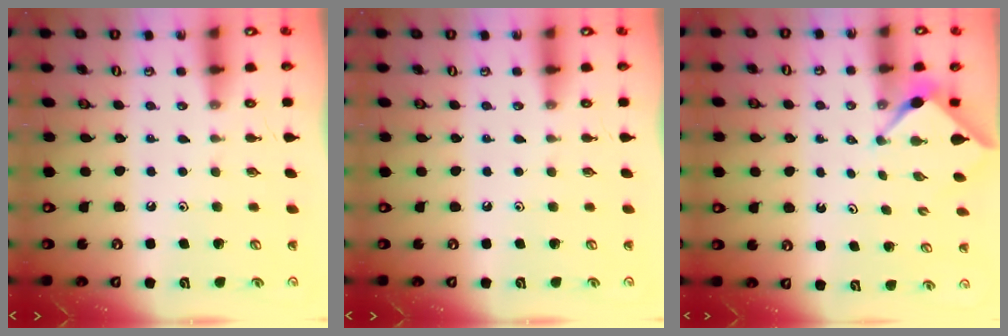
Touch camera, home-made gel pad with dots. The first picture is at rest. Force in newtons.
{"total": 0.0}
{"total": 3.1, "press": 3.1, "slide": 0.4}